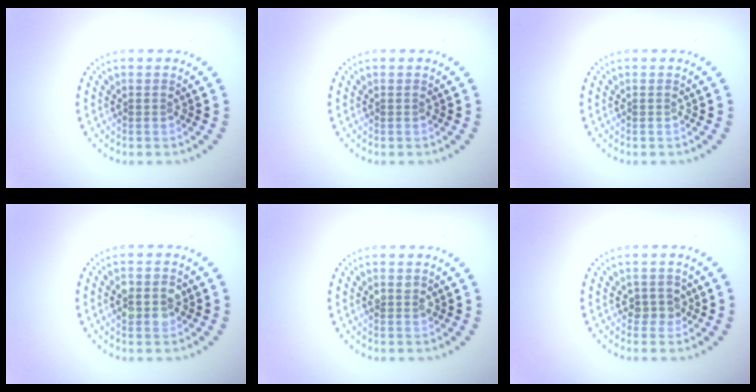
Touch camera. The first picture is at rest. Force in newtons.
{"total": 0.0}
{"total": 0.0}
{"total": 3.0, "press": 2.9, "slide": 0.2}
{"total": 1.0, "press": 1.0, "slide": 0.2}
{"total": 1.5, "press": 1.4, "slide": 0.6}